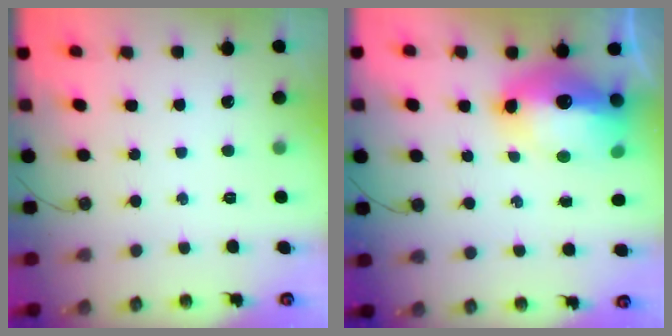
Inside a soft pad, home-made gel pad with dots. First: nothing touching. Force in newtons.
{"total": 17.7, "press": 17.7, "slide": 1.7}